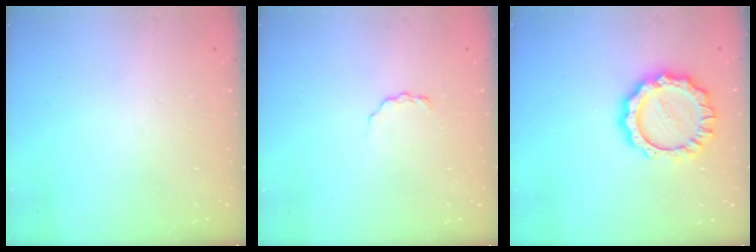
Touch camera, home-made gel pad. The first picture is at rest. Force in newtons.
{"total": 2.6, "press": 2.6, "slide": 0.3}
{"total": 13.3, "press": 13.3, "slide": 1.1}